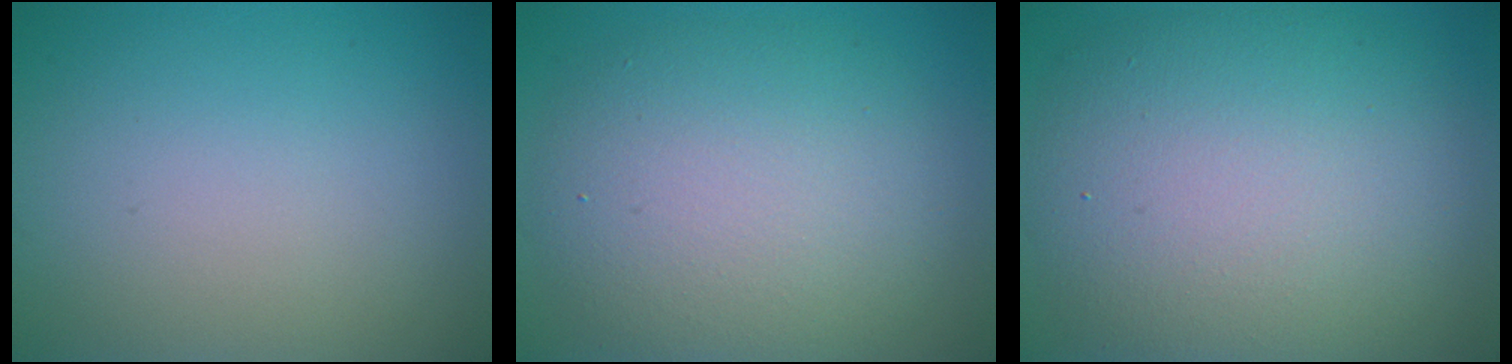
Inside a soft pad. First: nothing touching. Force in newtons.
{"total": 8.1, "press": 8.0, "slide": 0.5}
{"total": 11.4, "press": 11.4, "slide": 1.0}